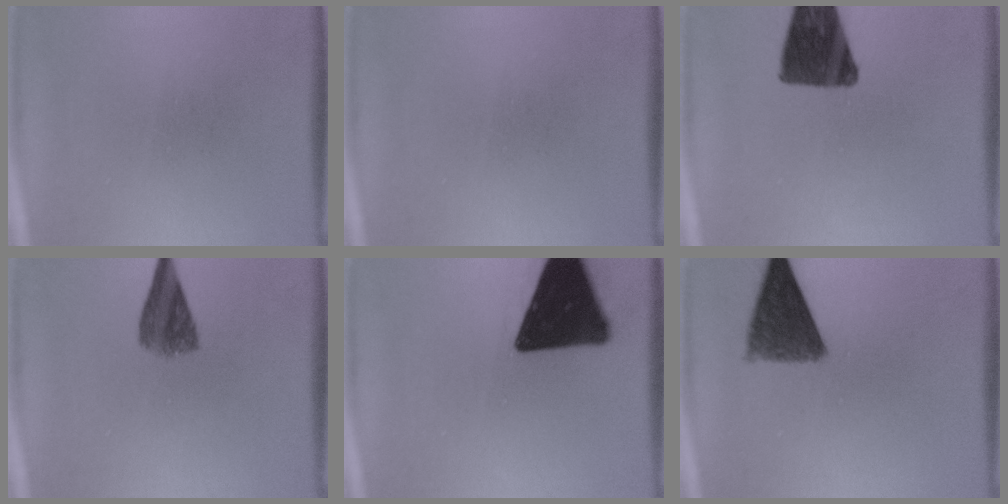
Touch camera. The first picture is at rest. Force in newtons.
{"total": 0.0}
{"total": 12.7}
{"total": 5.4}
{"total": 20.1}
{"total": 9.7}